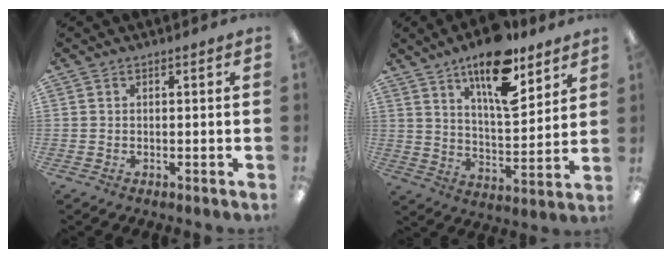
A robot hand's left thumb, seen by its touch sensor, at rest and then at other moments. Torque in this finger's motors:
{"motor_torque": [0.30, 0.64, 1.48, -1.29, 0.13]}